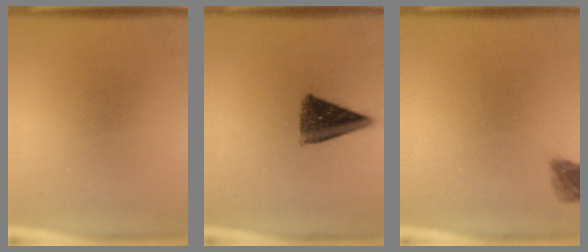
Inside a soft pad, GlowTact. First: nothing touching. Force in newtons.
{"total": 9.5}
{"total": 2.4}